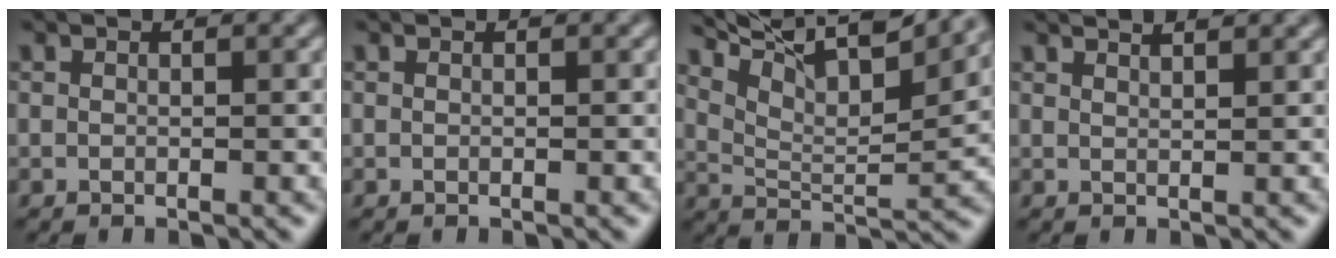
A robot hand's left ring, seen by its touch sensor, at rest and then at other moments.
{"total": 0.0}
{"total": 10.6, "force": [7.9, 2.7, 6.6], "torque": [-0.125, 0.016, 0.121]}
{"total": 2.9, "force": [2.4, 0.9, 1.3], "torque": [0.002, 0.025, 0.007]}